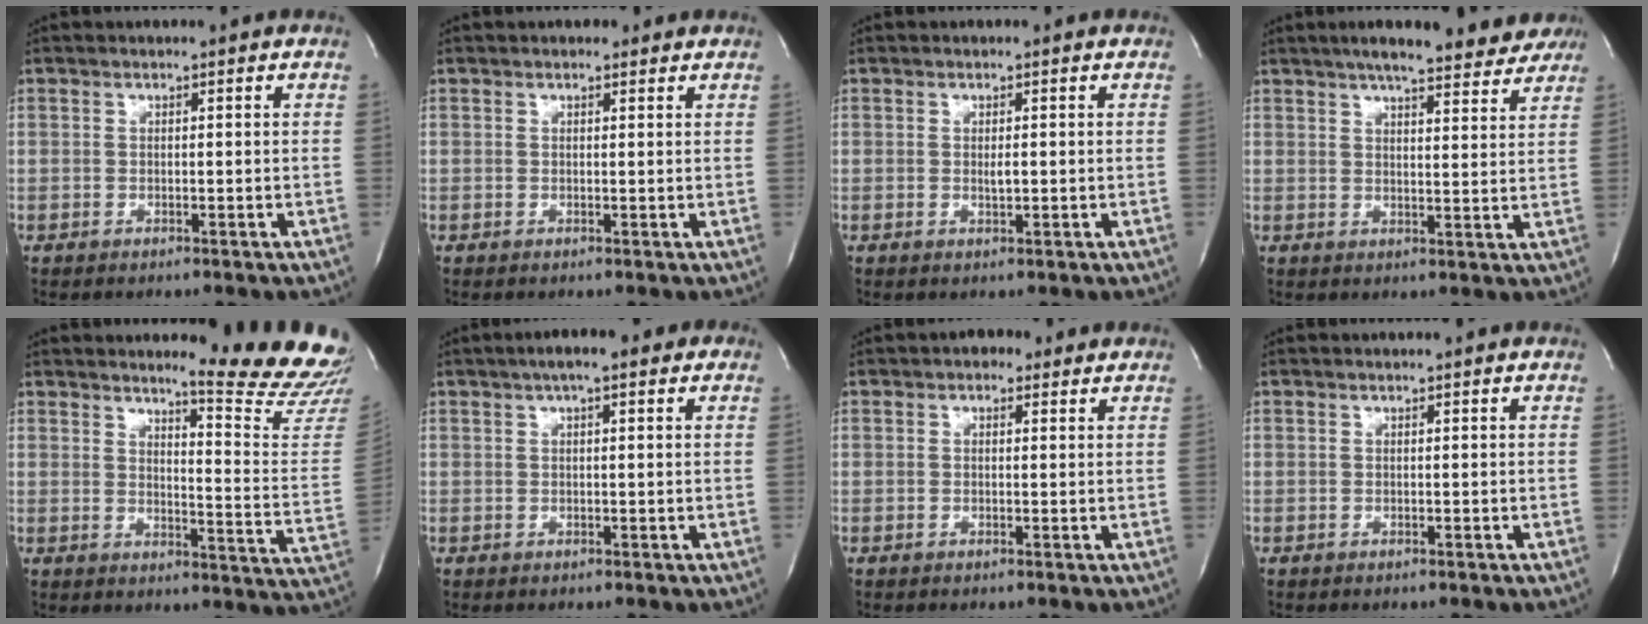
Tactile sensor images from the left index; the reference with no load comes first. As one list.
[{"total": 1.6, "force": [1.2, 0.7, 0.7], "torque": [-0.015, 0.007, 0.014]}, {"total": 1.1, "force": [0.1, 0.3, 1.1], "torque": [-0.022, -0.002, 0.003]}, {"total": 15.3, "force": [13.2, 3.1, 7.1], "torque": [-0.100, 0.015, 0.166]}, {"total": 15.2, "force": [14.2, -0.9, 5.2], "torque": [-0.068, -0.132, 0.157]}, {"total": 5.4, "force": [3.1, 1.6, 4.1], "torque": [-0.067, 0.024, 0.041]}, {"total": 2.6, "force": [1.7, 1.5, 1.2], "torque": [-0.017, 0.014, 0.019]}, {"total": 0.7, "force": [0.7, 0.0, 0.3], "torque": [-0.006, 0.007, 0.011]}]